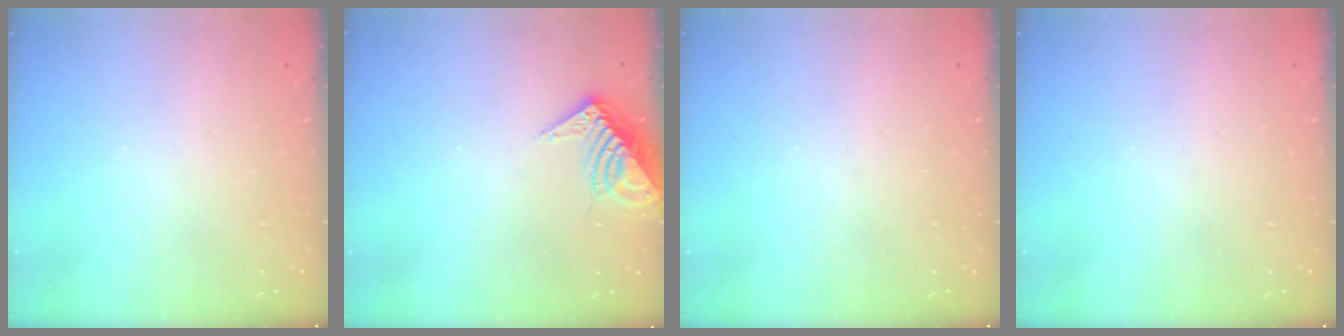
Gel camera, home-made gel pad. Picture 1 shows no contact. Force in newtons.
{"total": 7.7, "press": 7.7, "slide": 0.7}
{"total": 0.0}
{"total": 0.0}